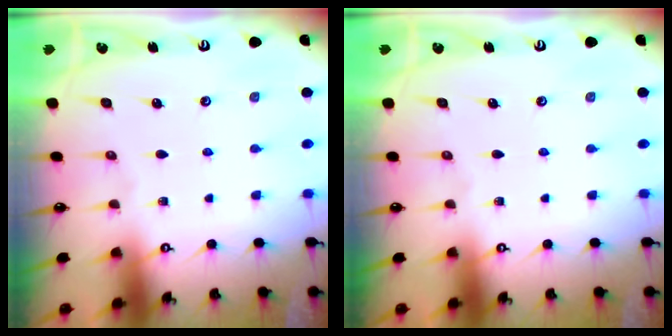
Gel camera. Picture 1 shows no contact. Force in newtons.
{"total": 0.0}